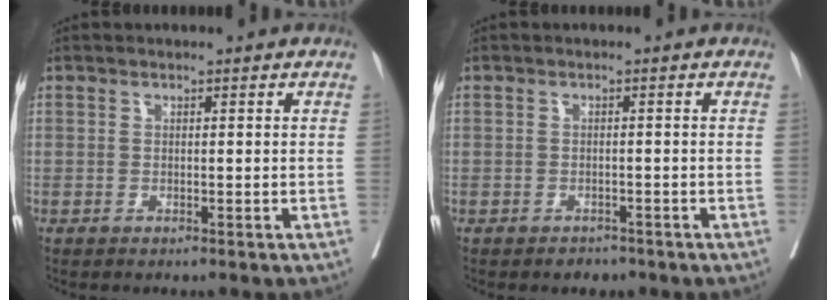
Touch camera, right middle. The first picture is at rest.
{"total": 1.4, "force": [-1.2, 0.8, 0.2], "torque": [-0.005, 0.002, -0.017]}